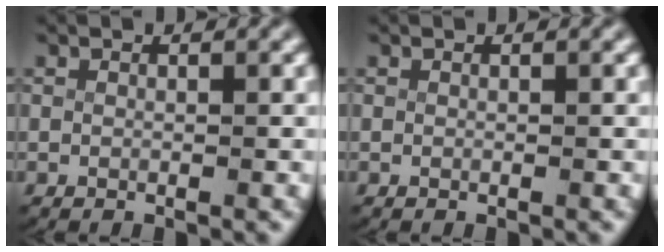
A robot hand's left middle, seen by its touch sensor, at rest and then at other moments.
{"total": 0.0}